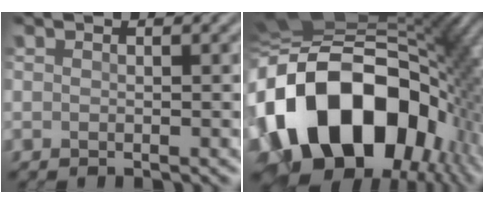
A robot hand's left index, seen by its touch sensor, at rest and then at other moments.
{"total": 20.0, "force": [-4.1, 14.0, 13.6], "torque": [-0.261, -0.015, -0.072]}